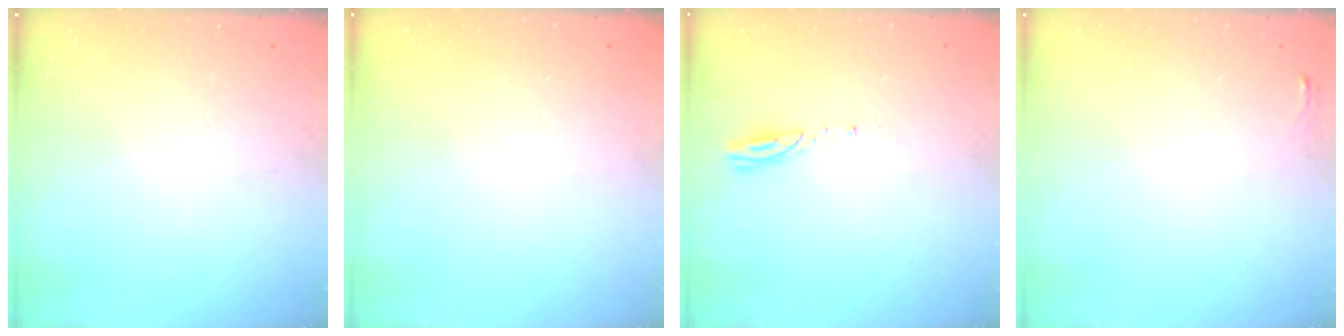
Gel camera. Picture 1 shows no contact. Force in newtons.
{"total": 0.0}
{"total": 2.9, "press": 2.9, "slide": 0.2}
{"total": 3.3, "press": 3.2, "slide": 1.1}